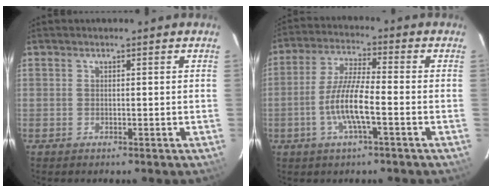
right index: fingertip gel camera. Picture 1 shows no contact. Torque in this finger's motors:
{"motor_torque": [1.52, -0.45, 0.81, 0.19]}